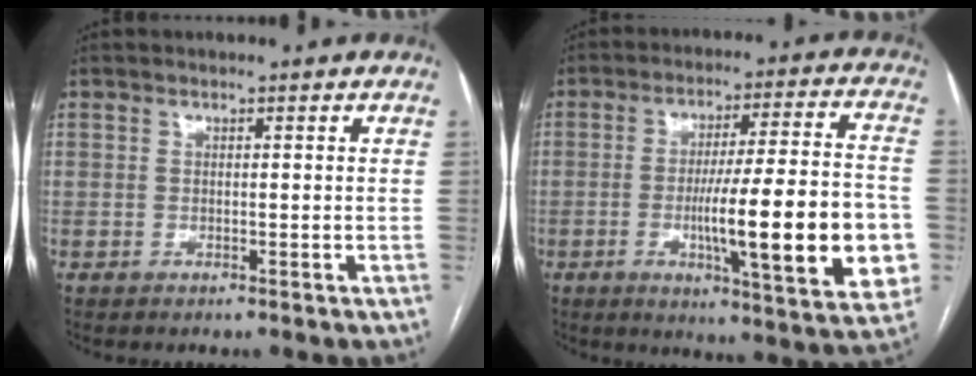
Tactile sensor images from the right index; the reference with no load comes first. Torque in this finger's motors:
{"motor_torque": [2.14, 0.00, 1.05, 0.21]}